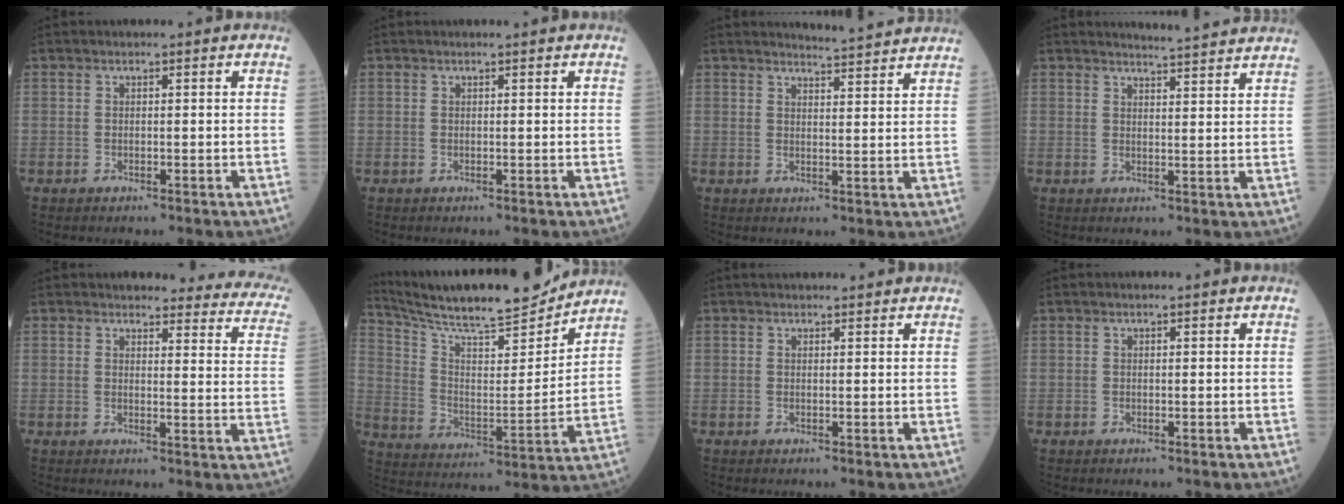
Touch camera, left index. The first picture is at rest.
{"total": 0.5, "force": [0.5, -0.1, 0.2], "torque": [-0.007, 0.001, 0.013]}
{"total": 6.9, "force": [6.7, -0.8, 1.2], "torque": [-0.031, 0.001, 0.081]}
{"total": 7.0, "force": [6.8, -0.8, 1.8], "torque": [-0.035, 0.003, 0.080]}
{"total": 19.7, "force": [18.2, 4.3, 5.9], "torque": [-0.037, -0.062, 0.178]}
{"total": 18.7, "force": [17.5, 1.3, 6.6], "torque": [-0.134, -0.017, 0.281]}
{"total": 4.3, "force": [4.0, 0.3, 1.4], "torque": [-0.014, 0.032, 0.056]}
{"total": 0.0}